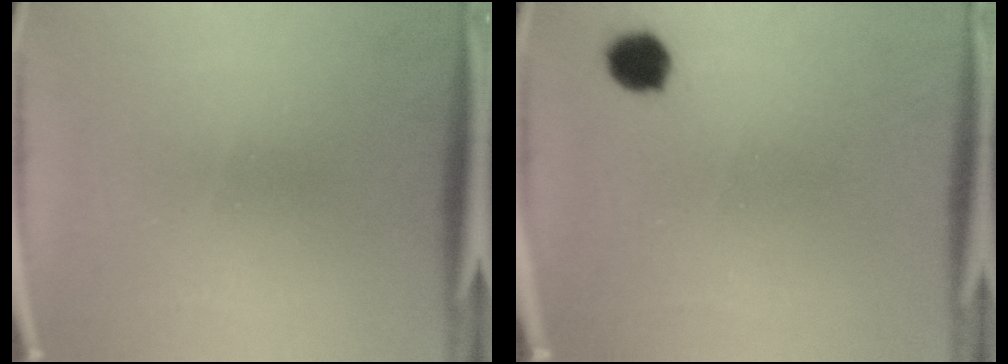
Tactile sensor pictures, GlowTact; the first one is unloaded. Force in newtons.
{"total": 4.1}